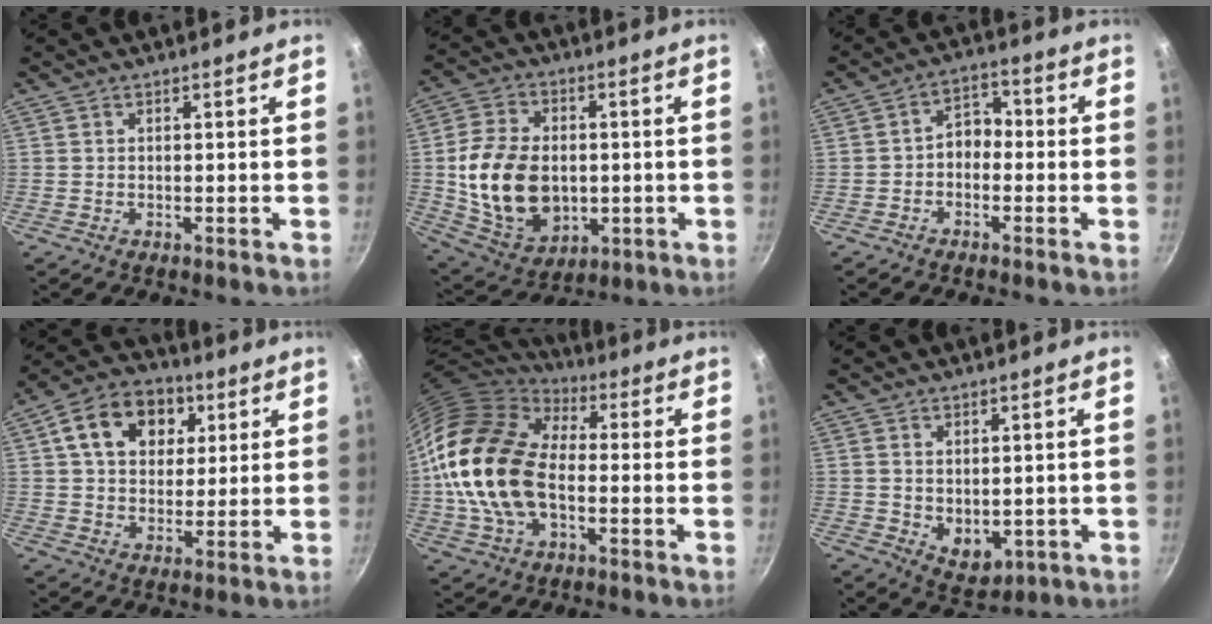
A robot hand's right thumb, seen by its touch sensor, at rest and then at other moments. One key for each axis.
{"total": 18.2, "fx": -1.0, "fy": 12.9, "fz": 12.7, "tx": -0.218, "ty": 0.002, "tz": -0.003}
{"total": 5.0, "fx": -1.3, "fy": 3.7, "fz": 3.1, "tx": -0.020, "ty": 0.029, "tz": -0.032}
{"total": 14.5, "fx": 5.0, "fy": 10.7, "fz": 8.3, "tx": -0.113, "ty": 0.006, "tz": 0.073}
{"total": 21.4, "fx": -1.3, "fy": 13.7, "fz": 16.4, "tx": -0.299, "ty": 0.027, "tz": -0.031}
{"total": 5.6, "fx": 0.4, "fy": 4.0, "fz": 4.0, "tx": -0.046, "ty": -0.017, "tz": 0.019}